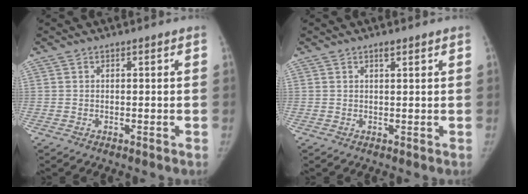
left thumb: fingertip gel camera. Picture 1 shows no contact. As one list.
[{"total": 1.2, "force": [0.8, 0.3, 0.8], "torque": [-0.012, -0.004, 0.015]}]